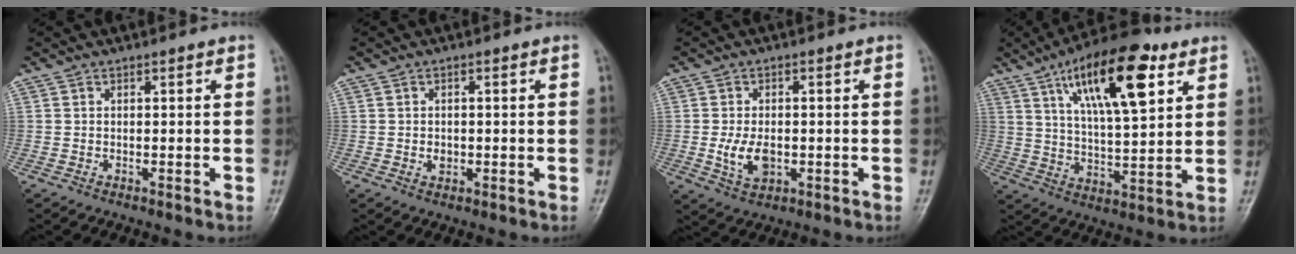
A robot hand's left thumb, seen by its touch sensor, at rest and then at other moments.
{"total": 1.8, "force": [-0.3, 1.4, 1.0], "torque": [-0.009, 0.002, -0.001]}
{"total": 5.9, "force": [-0.9, 3.6, 4.6], "torque": [-0.082, -0.006, -0.011]}
{"total": 18.9, "force": [8.9, 6.7, 15.3], "torque": [-0.222, -0.026, 0.148]}